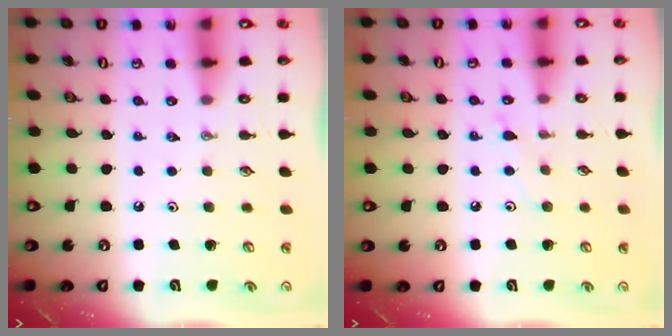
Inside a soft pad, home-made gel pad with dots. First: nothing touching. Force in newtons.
{"total": 5.8, "press": 5.8, "slide": 0.7}